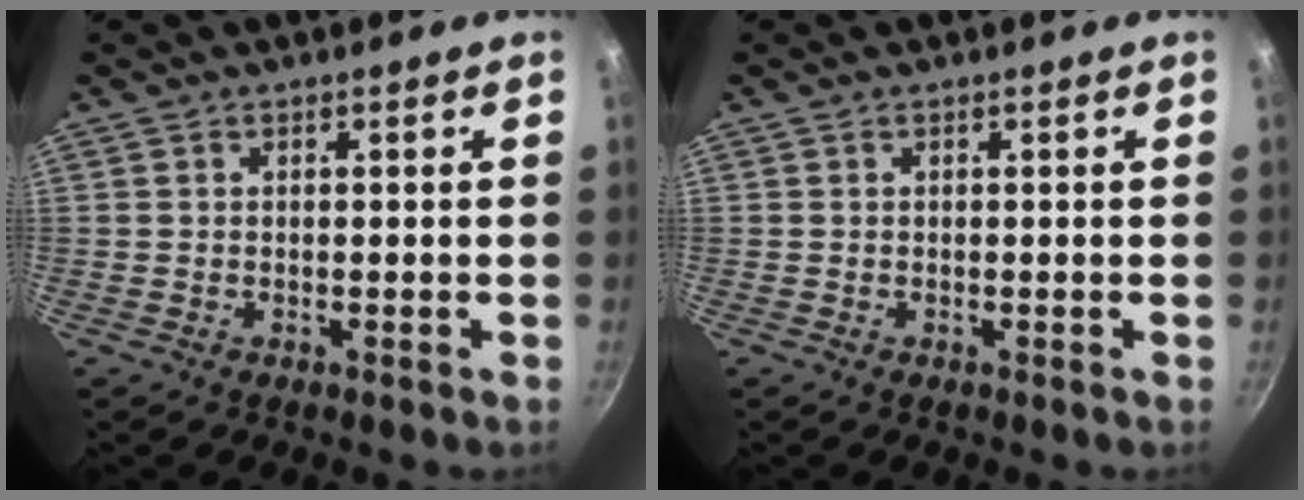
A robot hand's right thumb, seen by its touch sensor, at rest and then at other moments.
{"total": 0.0}